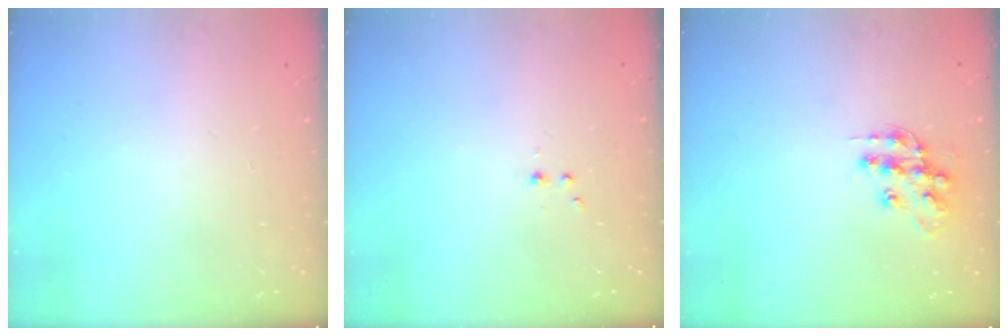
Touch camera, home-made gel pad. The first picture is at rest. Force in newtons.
{"total": 2.2, "press": 1.9, "slide": 1.2}
{"total": 13.0, "press": 13.0, "slide": 1.0}